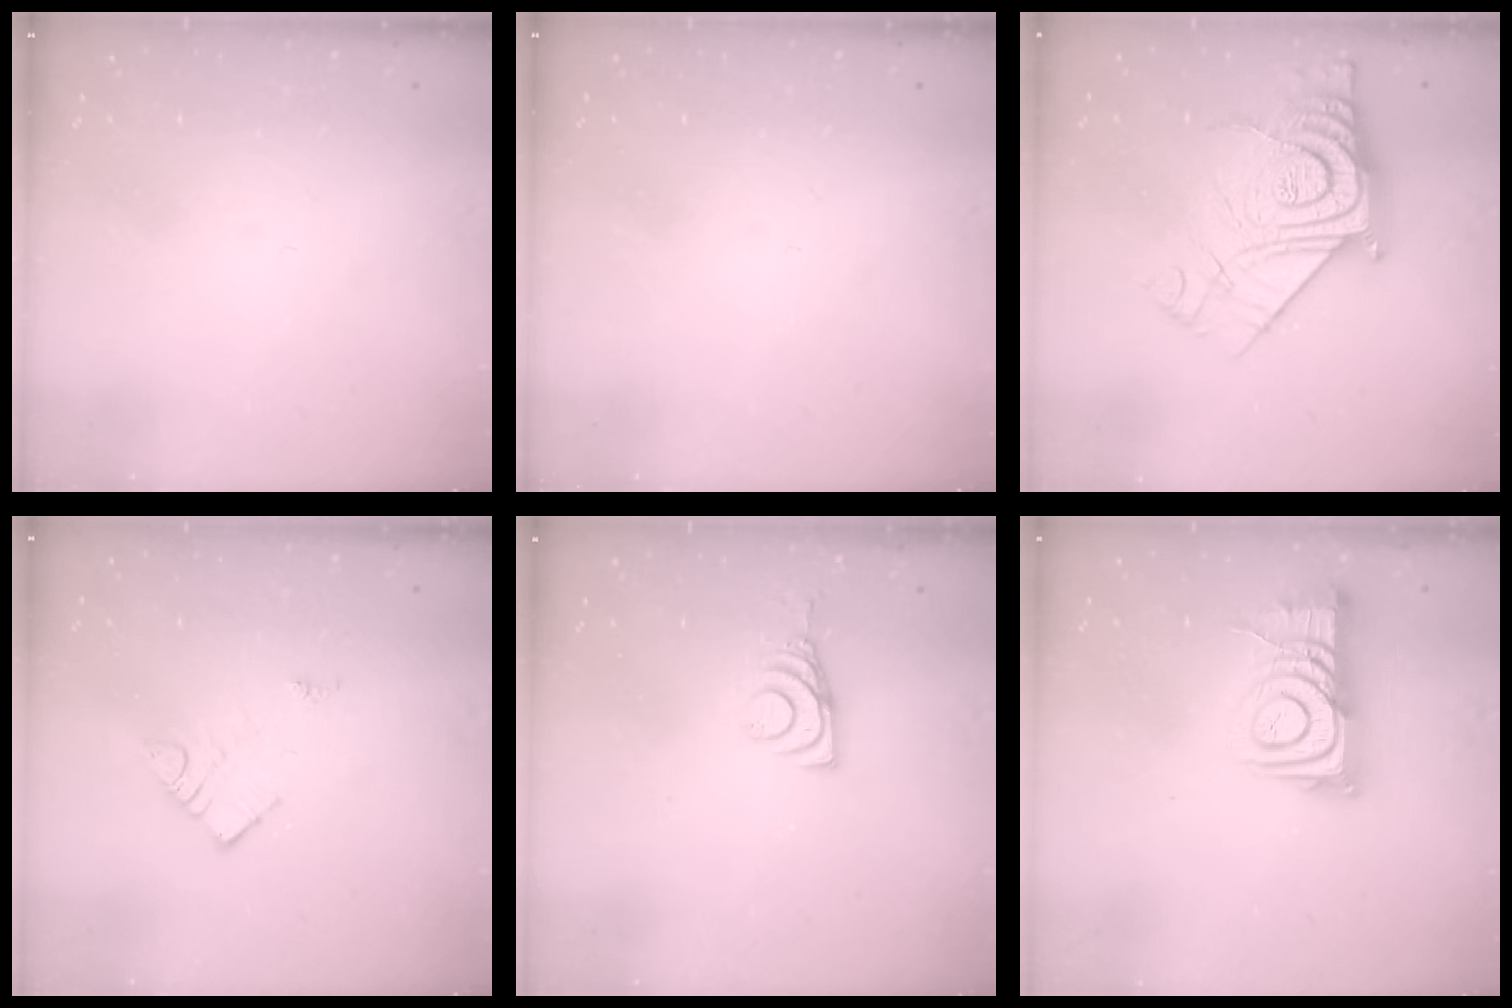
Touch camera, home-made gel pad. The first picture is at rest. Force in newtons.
{"total": 0.0}
{"total": 16.9, "press": 16.9, "slide": 1.3}
{"total": 7.6, "press": 7.6, "slide": 0.3}
{"total": 6.7, "press": 6.7, "slide": 0.6}
{"total": 10.9, "press": 10.8, "slide": 1.2}